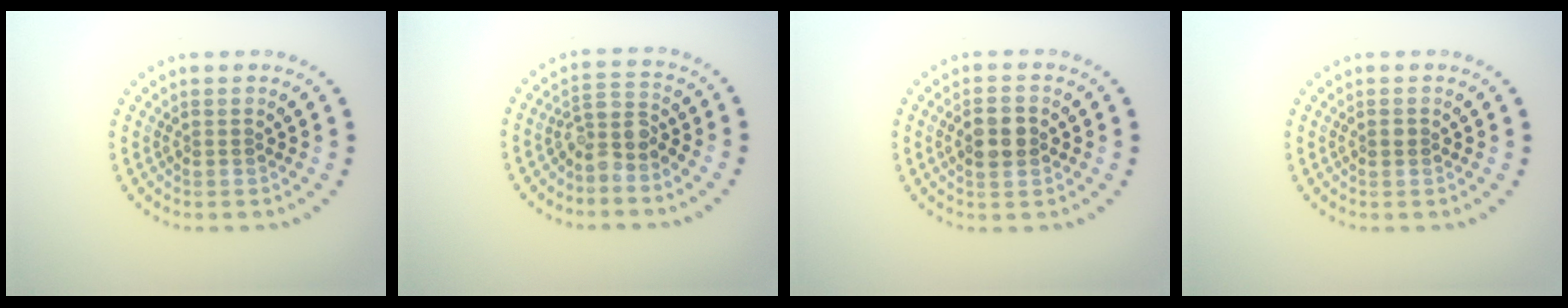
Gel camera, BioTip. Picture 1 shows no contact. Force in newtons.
{"total": 2.9, "press": 2.2, "slide": 1.8}
{"total": 2.6, "press": 2.6, "slide": 0.2}
{"total": 0.9, "press": 0.9, "slide": 0.0}